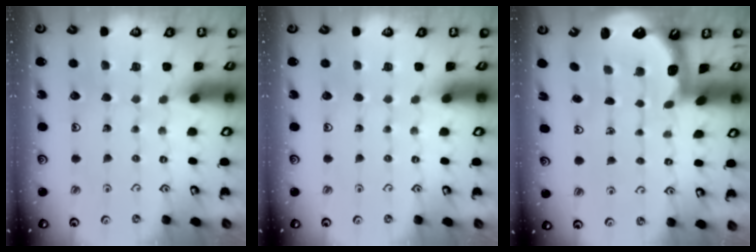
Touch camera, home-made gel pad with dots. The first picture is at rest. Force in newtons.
{"total": 0.0}
{"total": 1.9, "press": 1.7, "slide": 0.6}